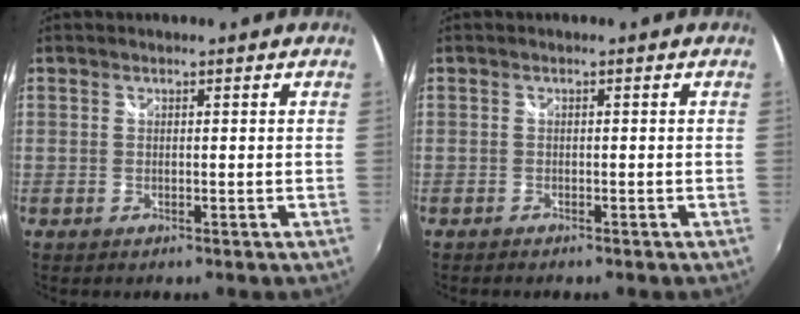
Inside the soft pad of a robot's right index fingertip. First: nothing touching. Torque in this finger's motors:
{"motor_torque": [0.05, -0.10, -0.15, 0.00]}